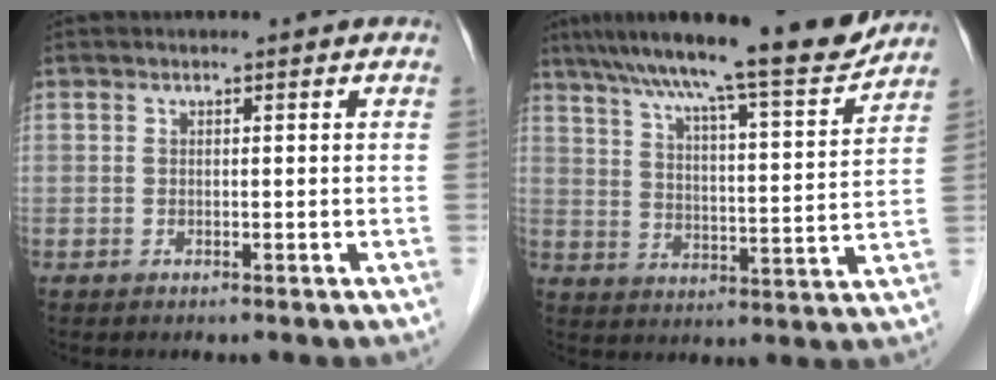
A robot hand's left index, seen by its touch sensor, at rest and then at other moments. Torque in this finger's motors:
{"motor_torque": [0.48, -0.48, 0.71, 0.21]}